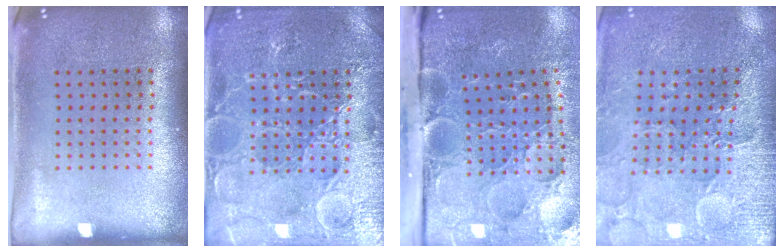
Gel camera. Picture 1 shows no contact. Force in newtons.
{"total": 4.6, "press": 4.5, "slide": 0.7}
{"total": 5.2, "press": 4.1, "slide": 3.2}
{"total": 3.2, "press": 3.2, "slide": 0.3}